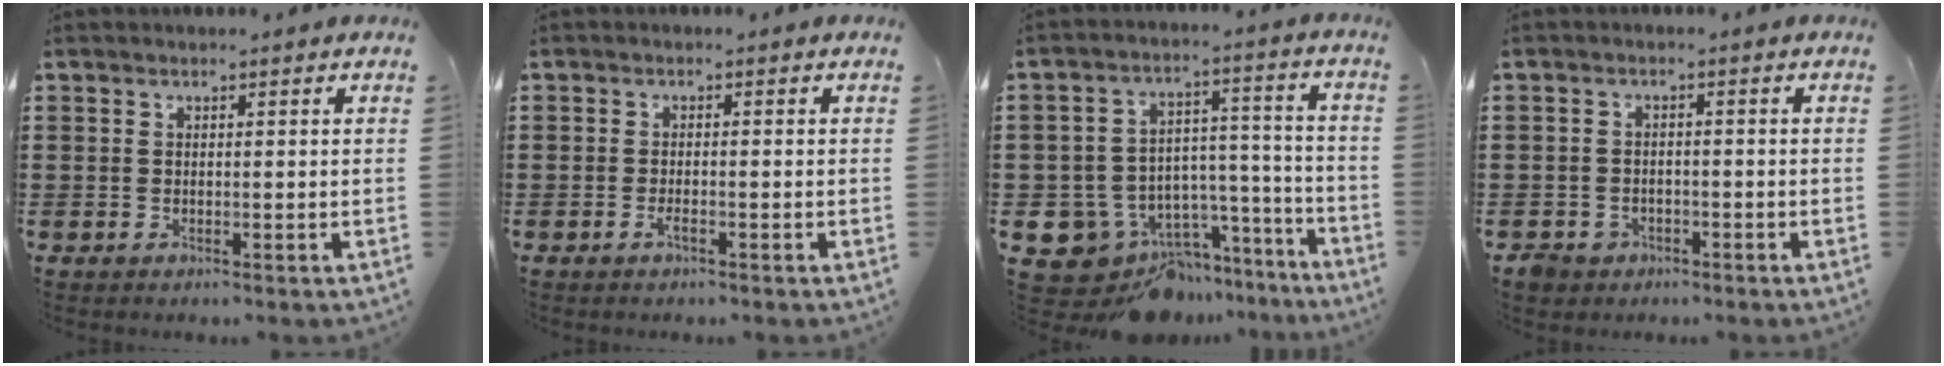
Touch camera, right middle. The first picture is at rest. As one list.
[{"total": 1.3, "force": [-0.7, 0.2, 1.1], "torque": [-0.029, -0.007, -0.013]}, {"total": 8.2, "force": [-6.3, 5.3, 0.8], "torque": [-0.024, 0.009, -0.107]}, {"total": 1.9, "force": [-1.6, 1.1, 0.0], "torque": [-0.007, 0.002, -0.036]}]